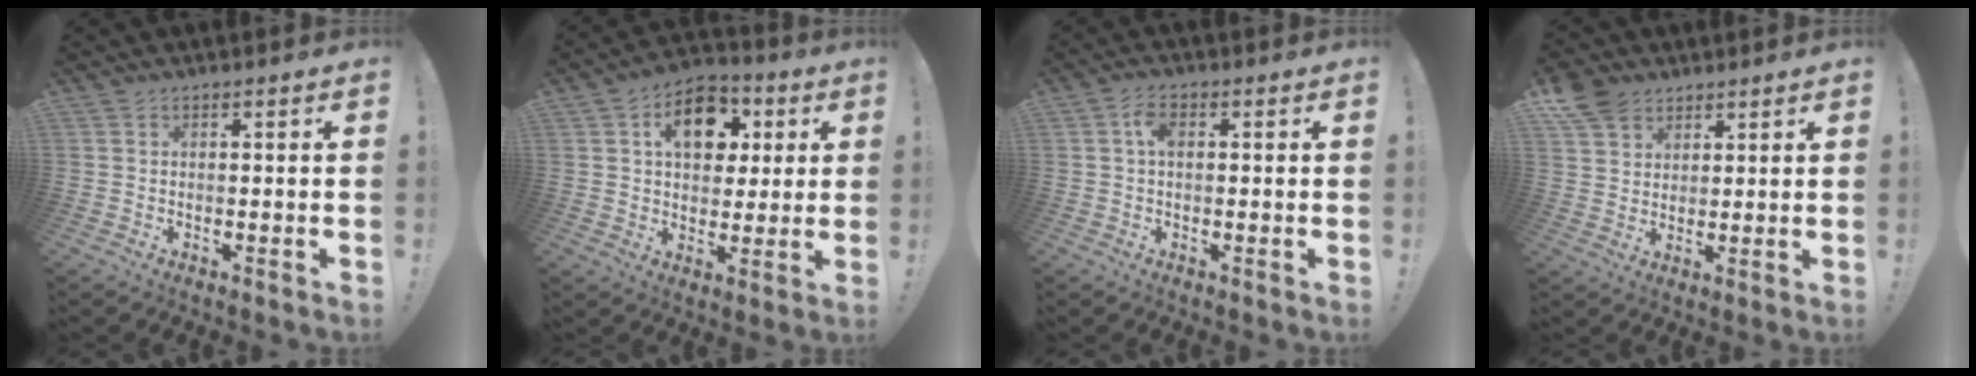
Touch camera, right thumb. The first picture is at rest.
{"total": 13.4, "force": [4.6, 9.7, 8.0], "torque": [-0.101, -0.009, 0.081]}
{"total": 4.1, "force": [0.6, 2.4, 3.3], "torque": [-0.057, 0.008, 0.009]}
{"total": 8.3, "force": [5.4, 5.8, 2.4], "torque": [-0.038, -0.030, 0.108]}